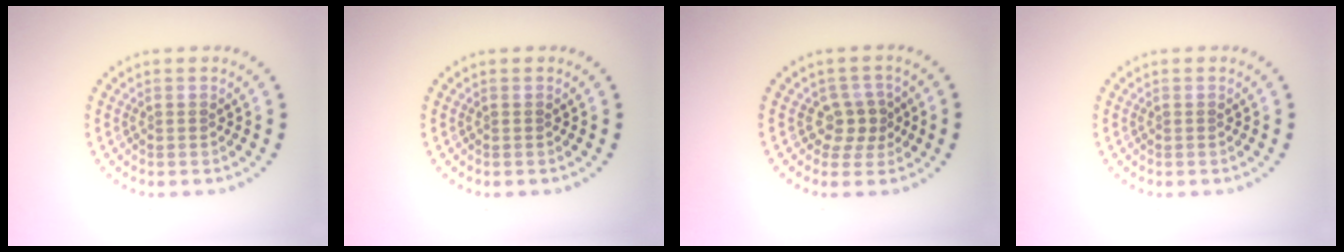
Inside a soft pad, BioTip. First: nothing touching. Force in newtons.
{"total": 0.0}
{"total": 2.3, "press": 2.0, "slide": 1.1}
{"total": 0.0}